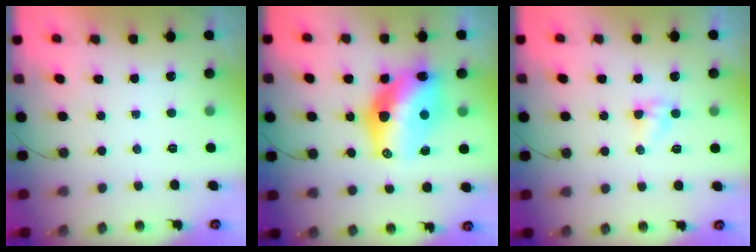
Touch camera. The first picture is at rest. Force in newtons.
{"total": 17.4, "press": 17.1, "slide": 3.3}
{"total": 2.8, "press": 2.8, "slide": 0.2}